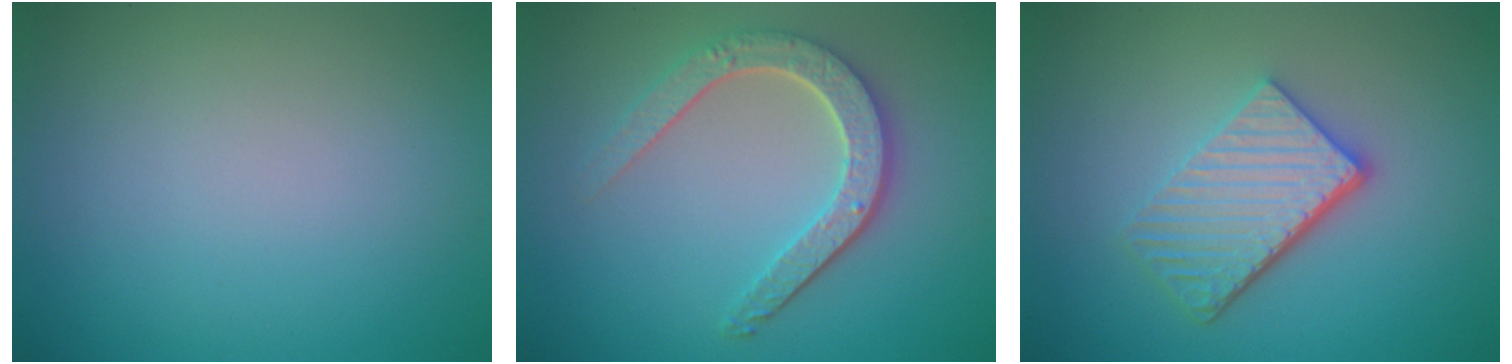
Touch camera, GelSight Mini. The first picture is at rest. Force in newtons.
{"total": 4.7, "press": 3.7, "slide": 2.9}
{"total": 5.2, "press": 3.8, "slide": 3.5}